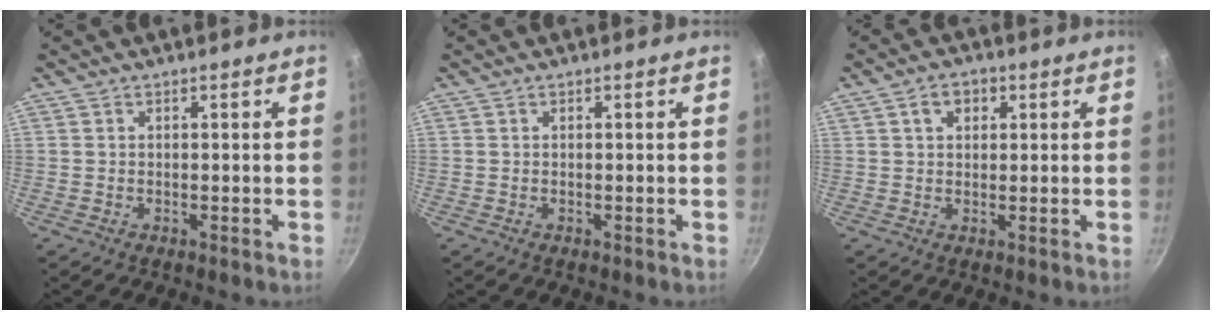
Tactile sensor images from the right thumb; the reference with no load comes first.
{"total": 0.0}
{"total": 4.0, "force": [1.5, 2.9, 2.3], "torque": [-0.023, 0.003, 0.021]}